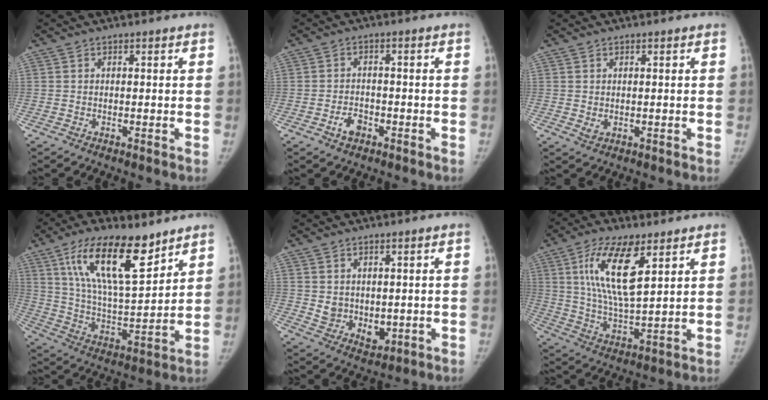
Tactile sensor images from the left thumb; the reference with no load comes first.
{"total": 3.4, "force": [-1.8, 2.2, 1.8], "torque": [-0.024, 0.014, -0.029]}
{"total": 1.7, "force": [0.2, 1.1, 1.2], "torque": [-0.018, -0.005, 0.010]}
{"total": 19.1, "force": [11.3, 6.8, 13.8], "torque": [-0.213, -0.056, 0.211]}
{"total": 5.8, "force": [1.1, 4.6, 3.3], "torque": [-0.033, -0.020, 0.040]}
{"total": 14.3, "force": [6.3, 5.0, 11.9], "torque": [-0.218, -0.029, 0.121]}